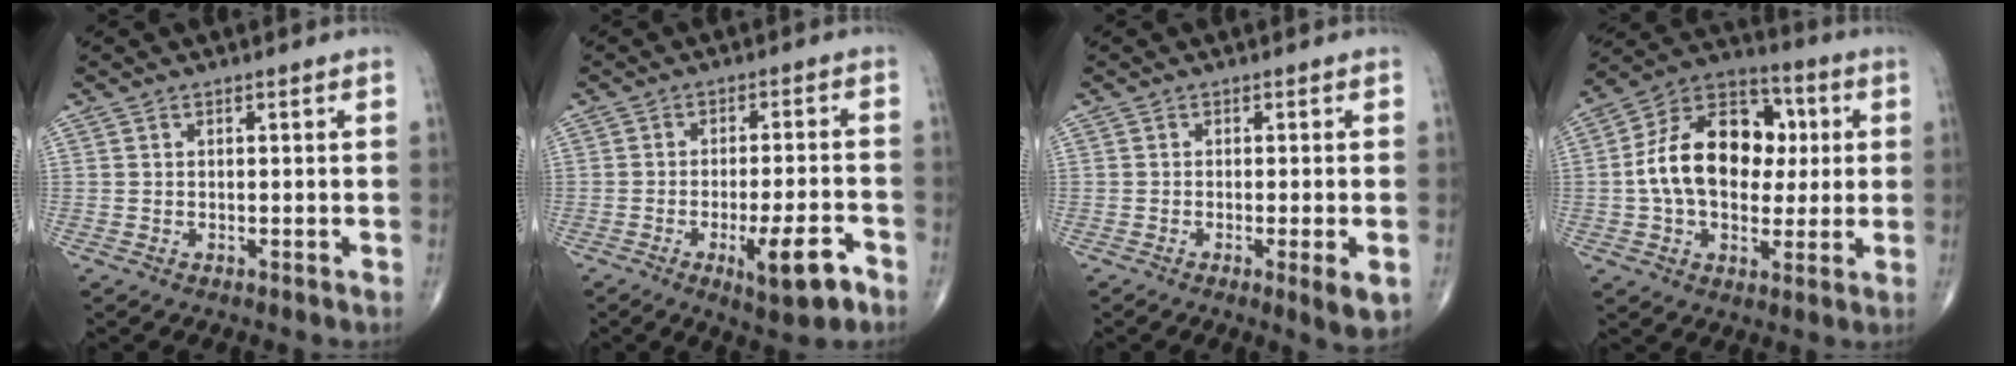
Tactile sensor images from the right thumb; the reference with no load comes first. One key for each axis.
{"total": 9.2, "fx": -4.4, "fy": 2.2, "fz": 7.8, "tx": -0.118, "ty": 0.017, "tz": -0.057}
{"total": 4.4, "fx": -1.2, "fy": 0.7, "fz": 4.1, "tx": -0.060, "ty": -0.011, "tz": -0.019}
{"total": 19.2, "fx": 1.4, "fy": 13.1, "fz": 13.9, "tx": -0.198, "ty": 0.026, "tz": 0.015}